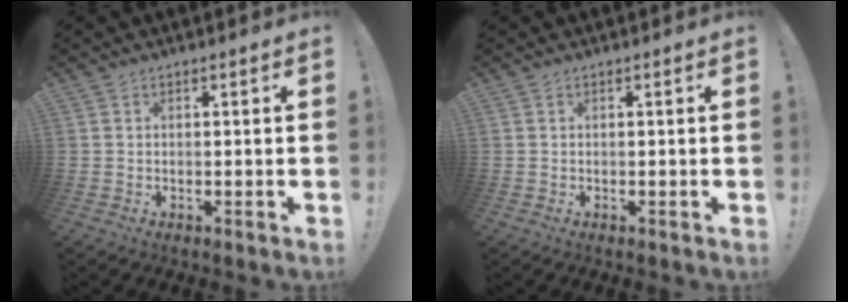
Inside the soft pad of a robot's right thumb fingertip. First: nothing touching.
{"total": 0.0}